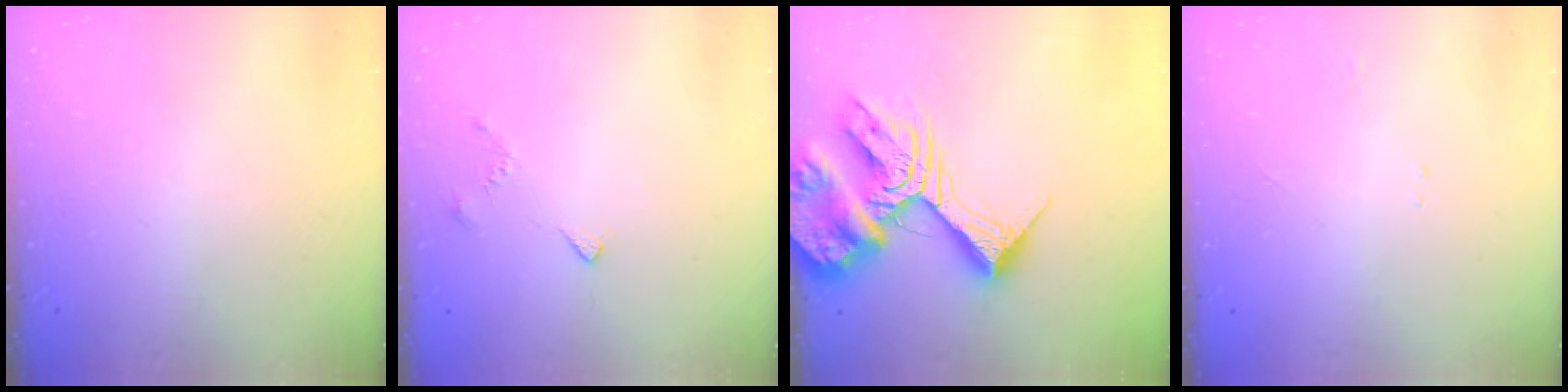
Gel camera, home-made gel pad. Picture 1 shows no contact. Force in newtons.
{"total": 3.0, "press": 2.9, "slide": 0.8}
{"total": 18.5, "press": 18.4, "slide": 2.1}
{"total": 2.3, "press": 2.3, "slide": 0.3}